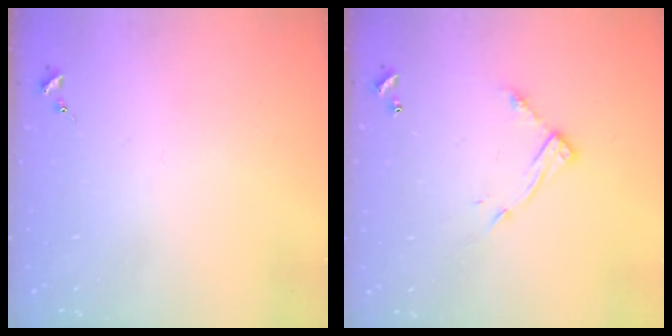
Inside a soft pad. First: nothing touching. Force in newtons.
{"total": 10.0, "press": 9.9, "slide": 0.5}